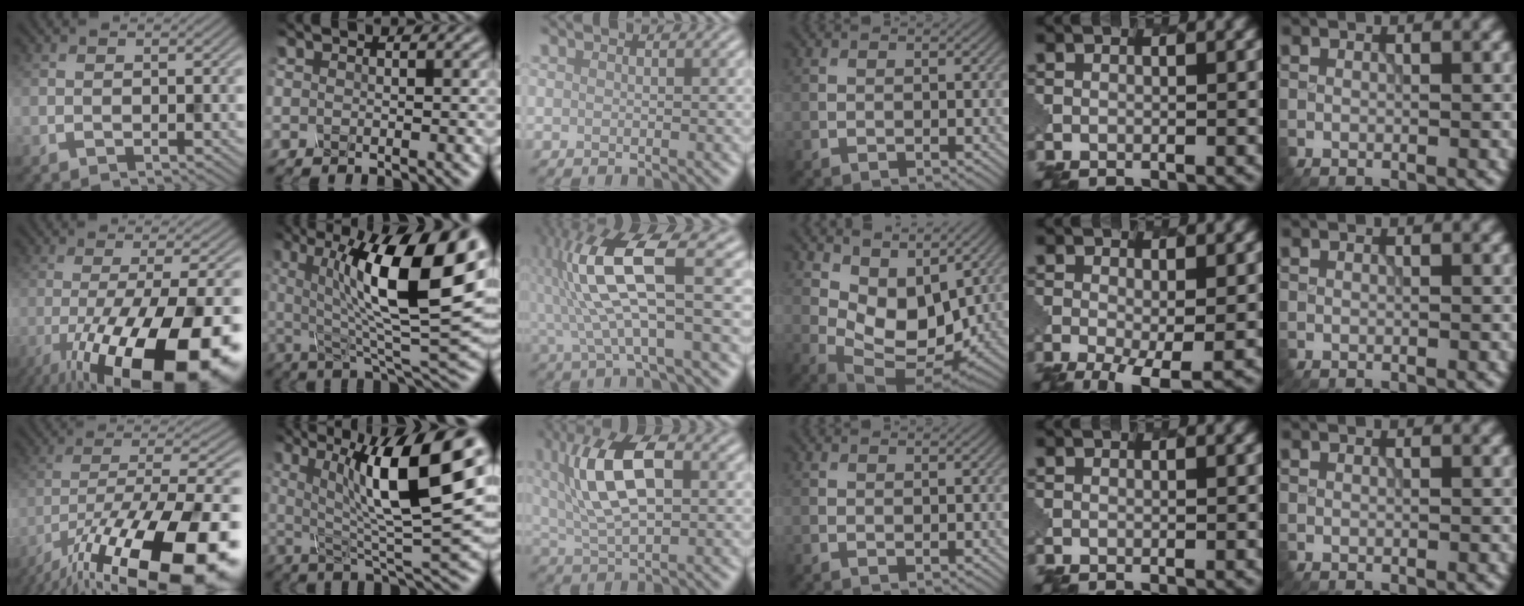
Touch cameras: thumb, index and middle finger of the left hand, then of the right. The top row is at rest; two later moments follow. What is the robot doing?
{"motion": "screw", "object": "spray bottle"}